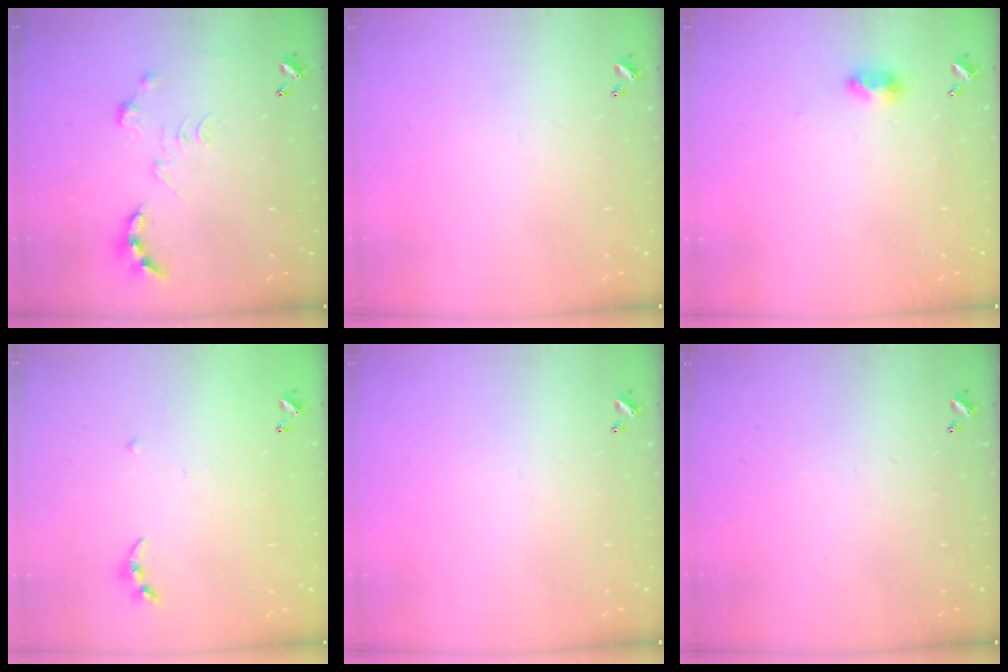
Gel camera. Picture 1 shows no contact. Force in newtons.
{"total": 0.0}
{"total": 4.1, "press": 4.1, "slide": 0.5}
{"total": 5.4, "press": 5.4, "slide": 0.6}
{"total": 0.0}
{"total": 0.0}